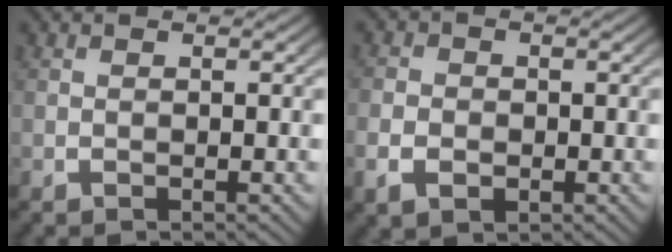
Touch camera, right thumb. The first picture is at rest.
{"total": 2.9, "force": [-0.7, 2.5, 1.4], "torque": [-0.028, -0.006, -0.011]}